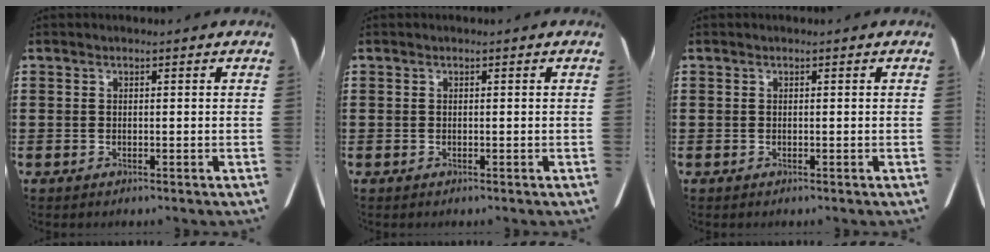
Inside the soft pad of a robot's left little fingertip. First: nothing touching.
{"total": 0.0}
{"total": 0.0}